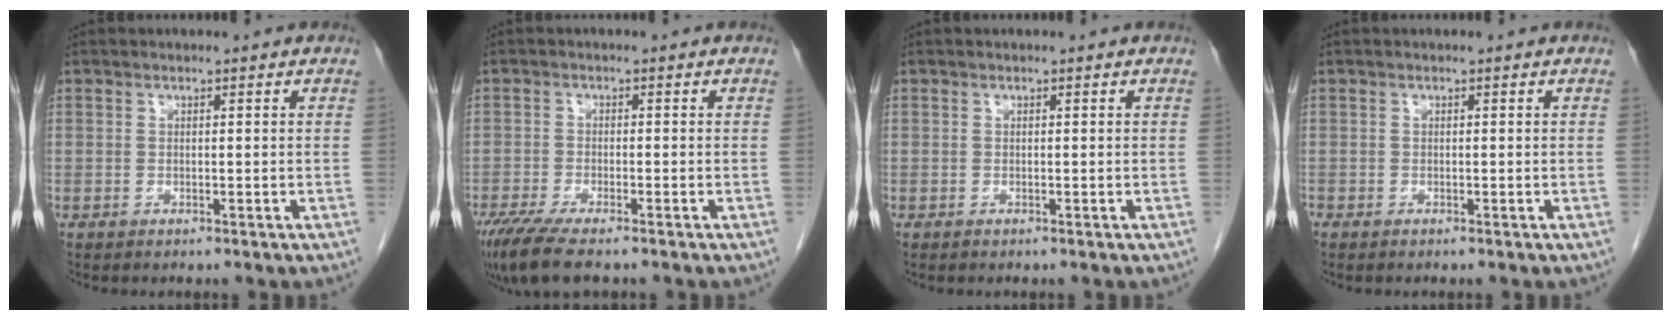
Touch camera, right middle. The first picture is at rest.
{"total": 8.0, "force": [-6.0, 1.3, 5.1], "torque": [-0.088, -0.019, -0.101]}
{"total": 0.0}
{"total": 0.0}